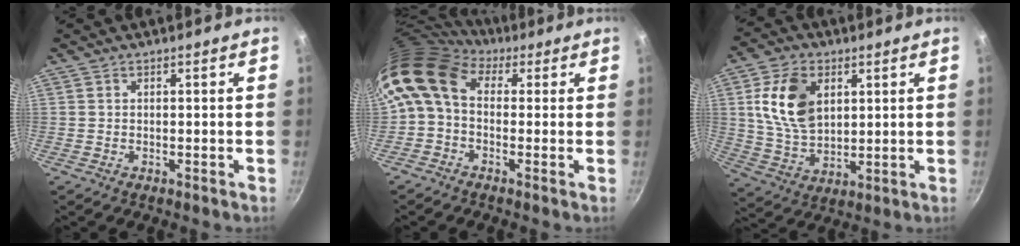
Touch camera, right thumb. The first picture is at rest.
{"total": 9.6, "force": [1.4, 6.9, 6.6], "torque": [-0.121, 0.025, 0.001]}
{"total": 13.3, "force": [3.7, 8.8, 9.3], "torque": [-0.155, -0.015, 0.075]}